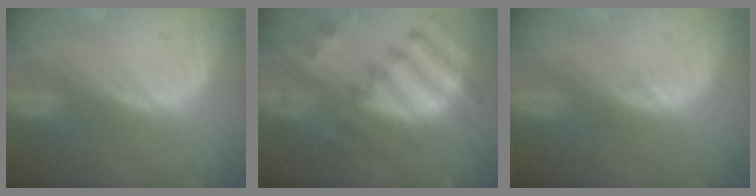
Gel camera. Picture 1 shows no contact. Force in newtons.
{"total": 12.2, "press": 10.5, "slide": 6.1}
{"total": 0.6, "press": 0.5, "slide": 0.4}